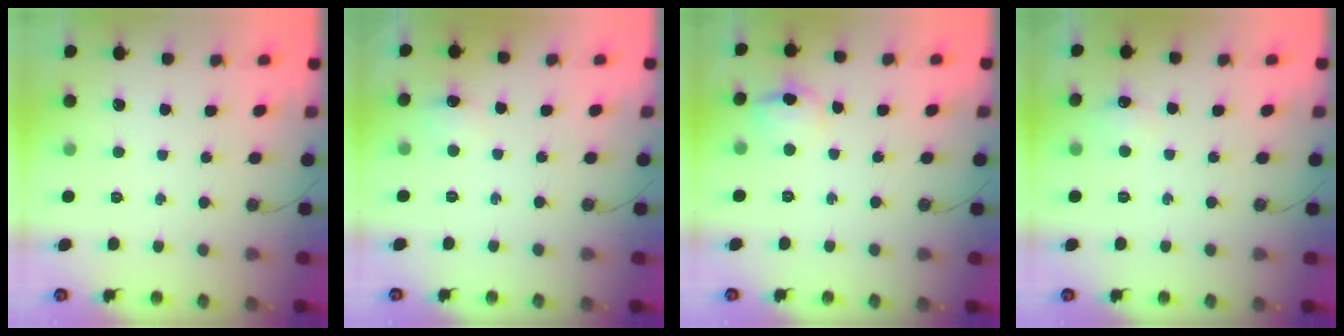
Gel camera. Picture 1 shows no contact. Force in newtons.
{"total": 6.1, "press": 6.0, "slide": 1.1}
{"total": 8.4, "press": 8.2, "slide": 1.4}
{"total": 5.6, "press": 5.5, "slide": 0.7}